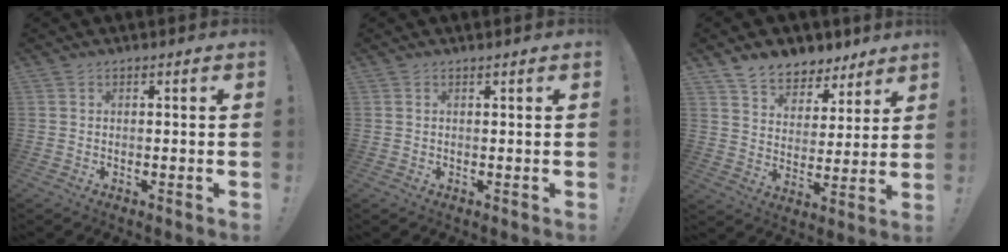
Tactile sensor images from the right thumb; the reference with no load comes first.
{"total": 0.5, "force": [0.4, -0.1, 0.3], "torque": [-0.005, 0.000, 0.007]}
{"total": 9.1, "force": [7.3, 5.0, 1.8], "torque": [-0.043, -0.057, 0.143]}